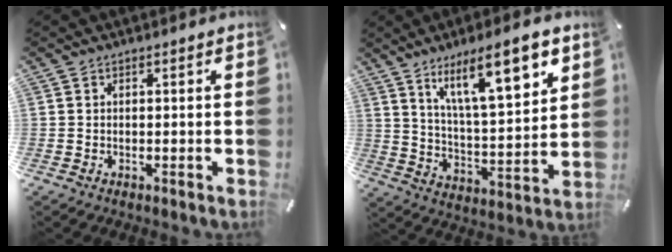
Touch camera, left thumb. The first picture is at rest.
{"total": 16.5, "force": [10.4, 5.2, 11.7], "torque": [-0.185, -0.049, 0.168]}